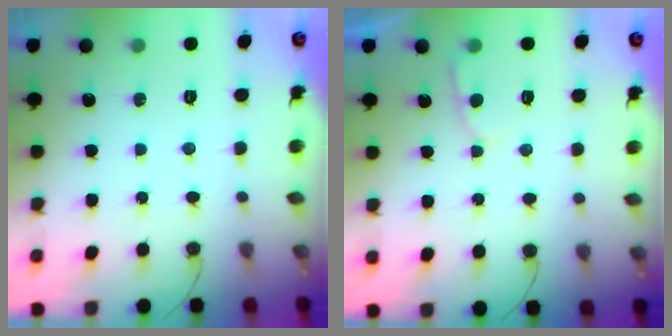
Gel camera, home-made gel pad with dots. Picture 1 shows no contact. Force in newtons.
{"total": 2.9, "press": 2.8, "slide": 0.3}